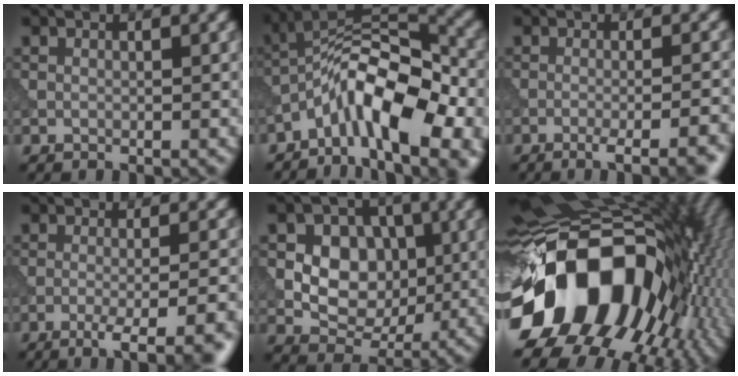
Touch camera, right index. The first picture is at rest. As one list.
[{"total": 12.3, "force": [-6.1, 4.1, 9.9], "torque": [-0.160, 0.009, -0.103]}, {"total": 5.7, "force": [-2.6, 1.8, 4.7], "torque": [-0.029, 0.009, -0.028]}, {"total": 7.4, "force": [-3.8, 2.3, 6.0], "torque": [-0.052, 0.004, -0.046]}, {"total": 6.4, "force": [0.3, 4.9, 4.0], "torque": [-0.060, 0.001, 0.000]}, {"total": 19.8, "force": [-4.3, 13.5, 13.9], "torque": [-0.248, -0.014, -0.082]}]